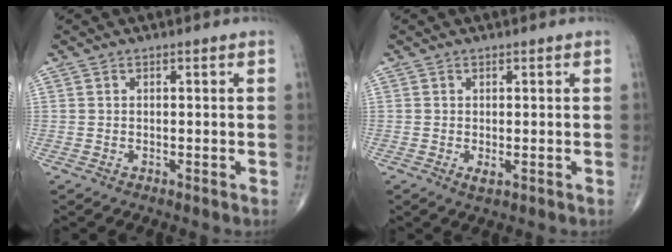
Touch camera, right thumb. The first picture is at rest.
{"total": 1.2, "force": [-0.2, 0.5, 1.0], "torque": [-0.016, -0.003, -0.001]}